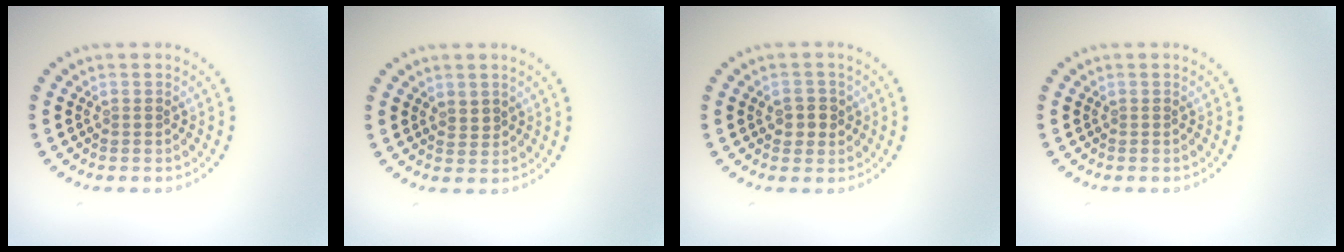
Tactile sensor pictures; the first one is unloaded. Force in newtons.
{"total": 0.7, "press": 0.5, "slide": 0.5}
{"total": 2.1, "press": 2.0, "slide": 0.7}
{"total": 0.0}